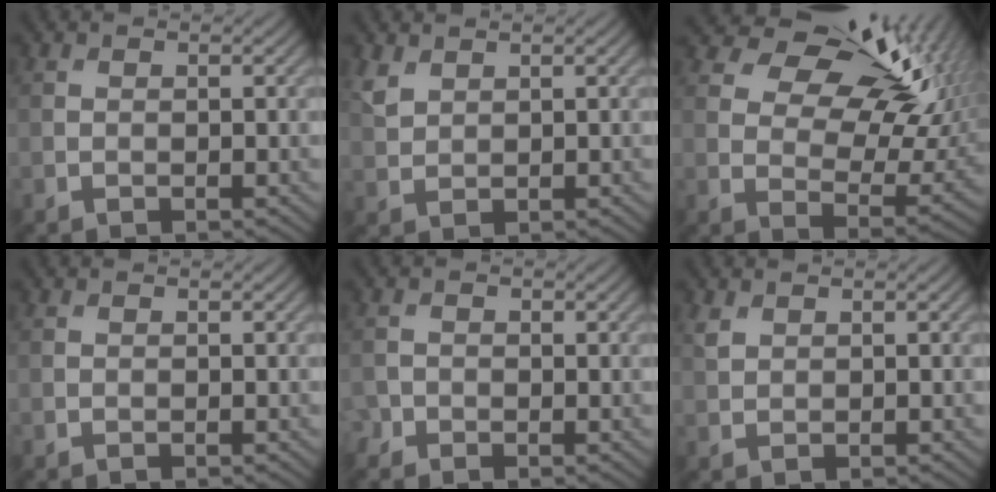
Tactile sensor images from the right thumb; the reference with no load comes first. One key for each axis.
{"total": 2.1, "fx": 1.5, "fy": 1.2, "fz": 0.9, "tx": -0.029, "ty": -0.001, "tz": 0.038}
{"total": 15.9, "fx": 8.1, "fy": 8.5, "fz": 10.7, "tx": -0.174, "ty": 0.016, "tz": 0.129}
{"total": 0.0}
{"total": 1.4, "fx": -0.8, "fy": 1.1, "fz": 0.2, "tx": -0.005, "ty": -0.002, "tz": -0.022}
{"total": 1.3, "fx": 0.9, "fy": 0.7, "fz": 0.6, "tx": -0.019, "ty": -0.001, "tz": 0.021}